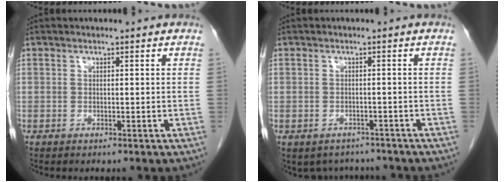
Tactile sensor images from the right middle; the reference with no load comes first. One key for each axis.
{"total": 5.4, "fx": -4.7, "fy": 2.7, "fz": 0.2, "tx": 0.003, "ty": 0.008, "tz": -0.058}